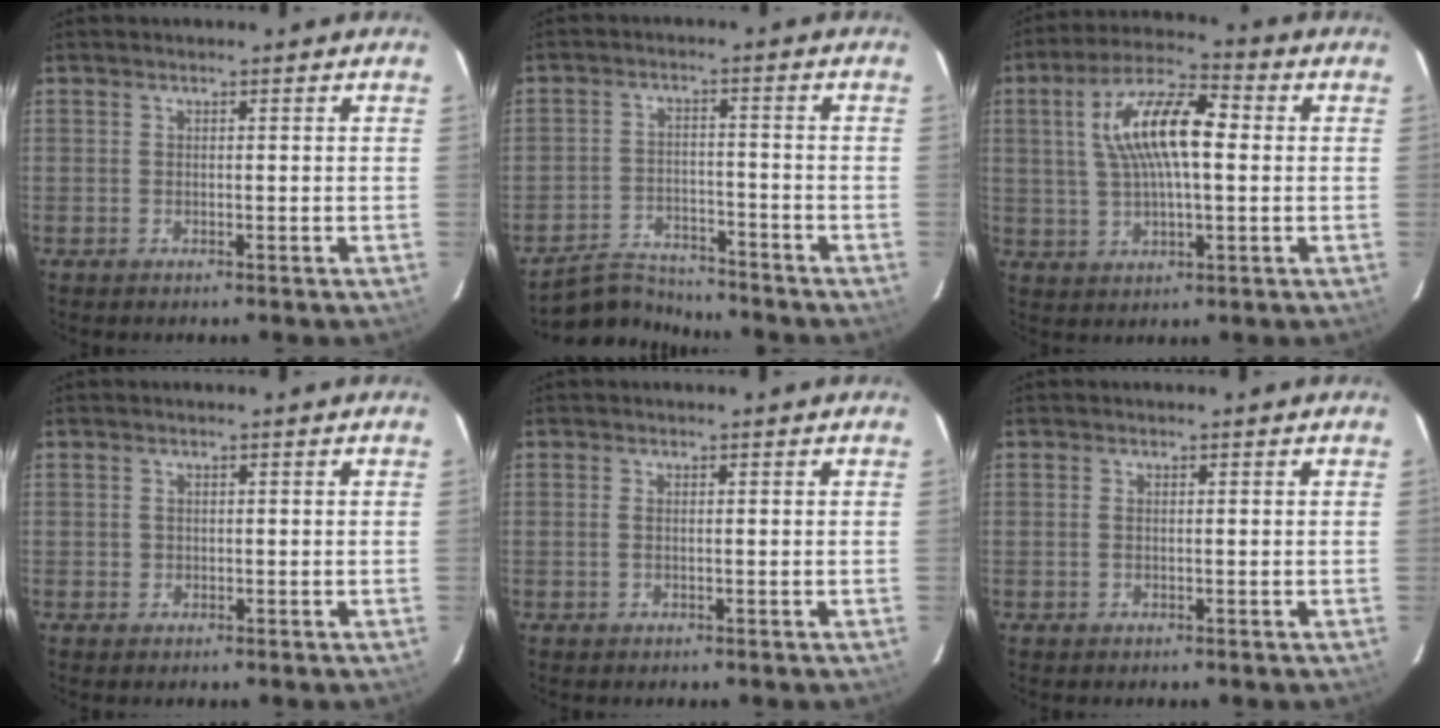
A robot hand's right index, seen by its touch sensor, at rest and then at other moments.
{"total": 7.7, "force": [-7.4, 2.2, 0.5], "torque": [-0.037, 0.009, -0.124]}
{"total": 13.3, "force": [2.0, 4.6, 12.3], "torque": [-0.230, 0.022, 0.034]}
{"total": 0.6, "force": [0.1, 0.6, 0.1], "torque": [0.000, 0.001, 0.002]}
{"total": 0.9, "force": [-0.1, 0.1, 0.9], "torque": [-0.020, 0.001, -0.003]}
{"total": 0.7, "force": [0.0, 0.1, 0.7], "torque": [-0.015, 0.001, -0.002]}